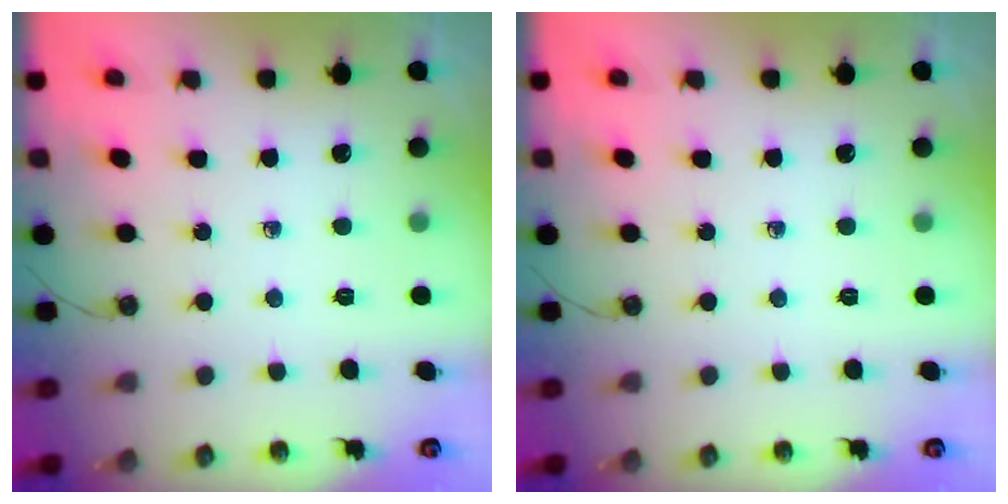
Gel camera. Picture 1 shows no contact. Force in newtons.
{"total": 0.0}